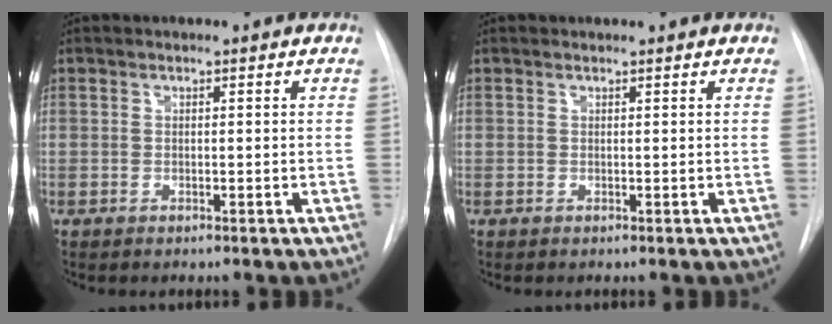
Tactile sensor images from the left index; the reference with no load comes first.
{"total": 0.0}